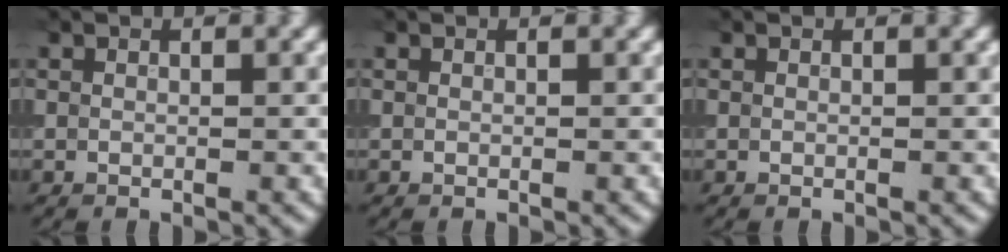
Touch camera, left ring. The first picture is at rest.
{"total": 0.0}
{"total": 0.0}